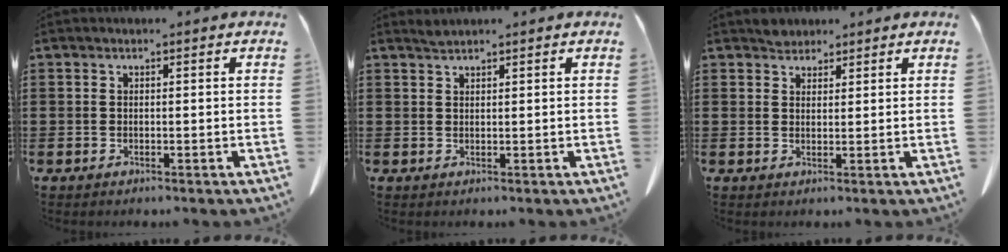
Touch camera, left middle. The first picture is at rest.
{"total": 1.0, "force": [1.0, 0.0, 0.3], "torque": [-0.008, -0.001, 0.019]}
{"total": 2.1, "force": [1.9, 0.9, 0.1], "torque": [0.002, -0.001, 0.037]}